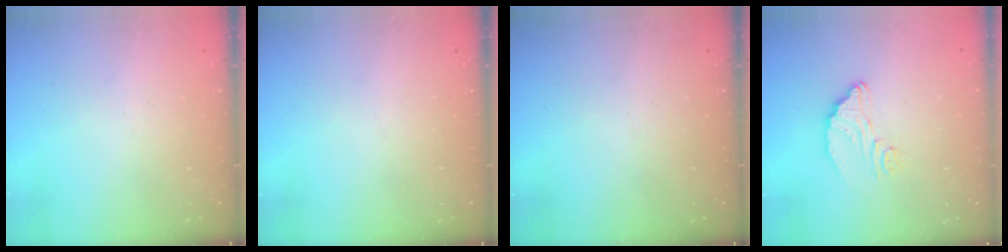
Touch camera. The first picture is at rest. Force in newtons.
{"total": 0.0}
{"total": 0.0}
{"total": 8.0, "press": 8.0, "slide": 0.4}